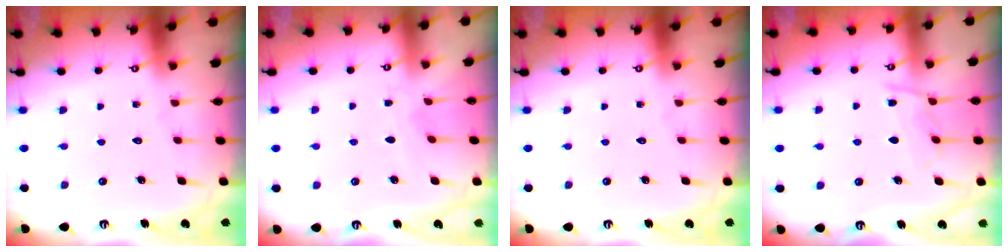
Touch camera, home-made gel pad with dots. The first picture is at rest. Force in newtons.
{"total": 3.2, "press": 3.2, "slide": 0.4}
{"total": 0.0}
{"total": 7.2, "press": 7.1, "slide": 0.8}